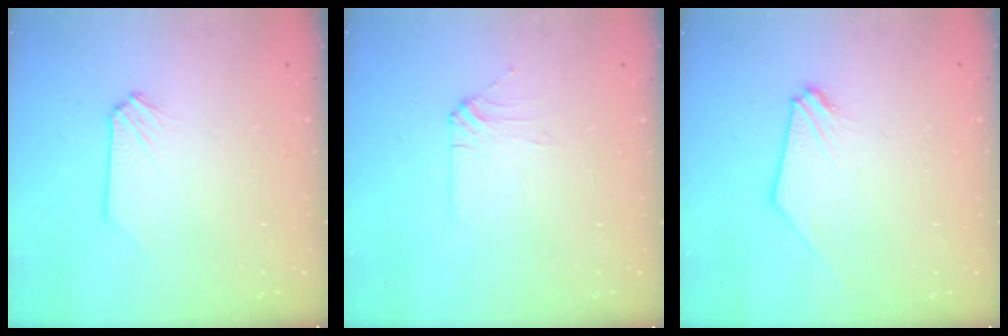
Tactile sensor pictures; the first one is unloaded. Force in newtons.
{"total": 3.8, "press": 3.8, "slide": 0.7}
{"total": 0.7, "press": 0.7, "slide": 0.1}